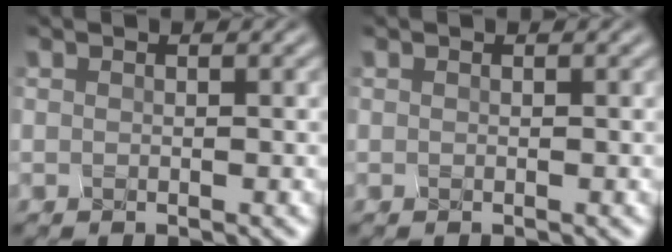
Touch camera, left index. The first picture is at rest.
{"total": 0.0}